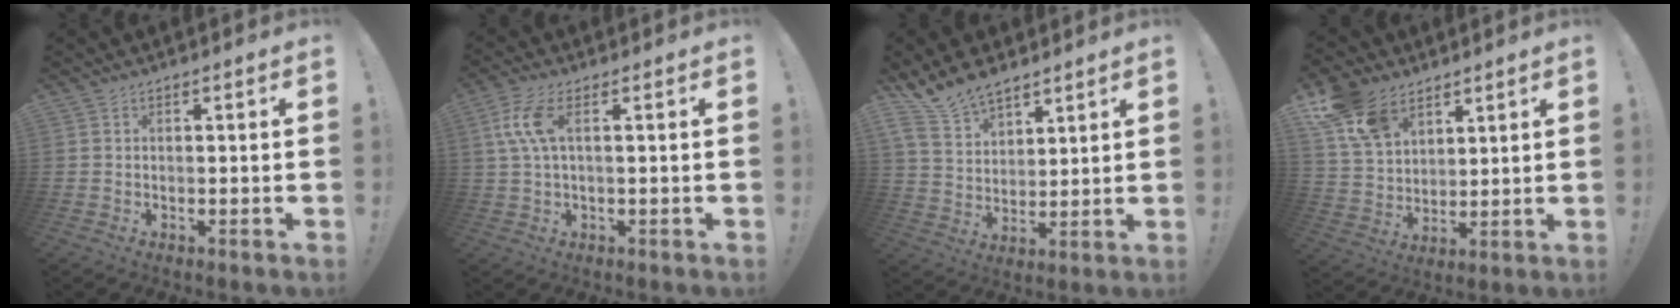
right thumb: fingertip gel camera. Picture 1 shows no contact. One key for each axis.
{"total": 7.8, "fx": 1.5, "fy": 2.9, "fz": 7.1, "tx": -0.148, "ty": 0.001, "tz": 0.032}
{"total": 11.7, "fx": 9.6, "fy": 5.6, "fz": 3.6, "tx": -0.080, "ty": -0.063, "tz": 0.188}
{"total": 13.4, "fx": 8.5, "fy": 8.6, "fz": 5.8, "tx": -0.112, "ty": -0.038, "tz": 0.169}